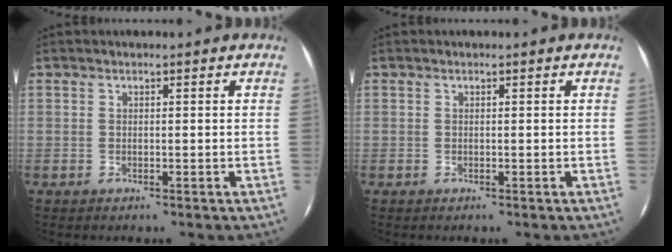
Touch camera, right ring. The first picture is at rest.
{"total": 0.0}